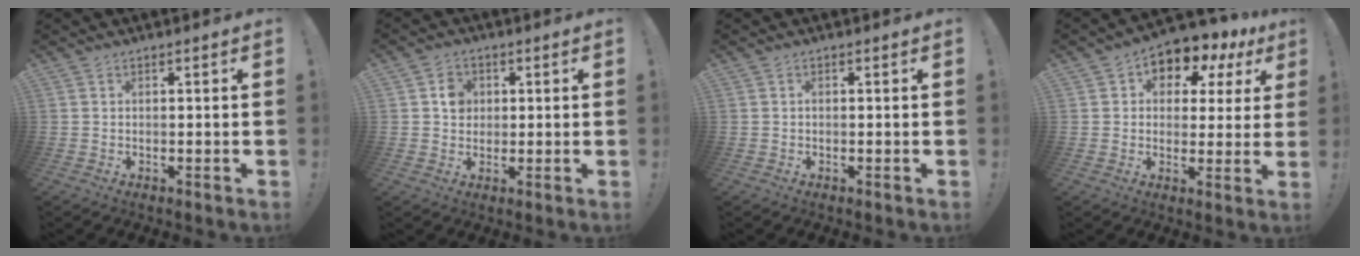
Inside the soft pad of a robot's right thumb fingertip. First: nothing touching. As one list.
[{"total": 5.1, "force": [0.9, 4.6, 2.1], "torque": [-0.011, -0.001, 0.012]}, {"total": 0.5, "force": [-0.3, 0.3, 0.3], "torque": [-0.007, 0.003, -0.006]}, {"total": 6.9, "force": [3.6, 5.0, 3.0], "torque": [-0.037, -0.034, 0.066]}]